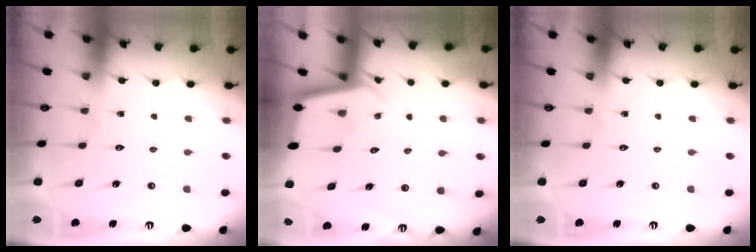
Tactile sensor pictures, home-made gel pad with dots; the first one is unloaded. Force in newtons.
{"total": 1.9, "press": 1.9, "slide": 0.1}
{"total": 0.0}